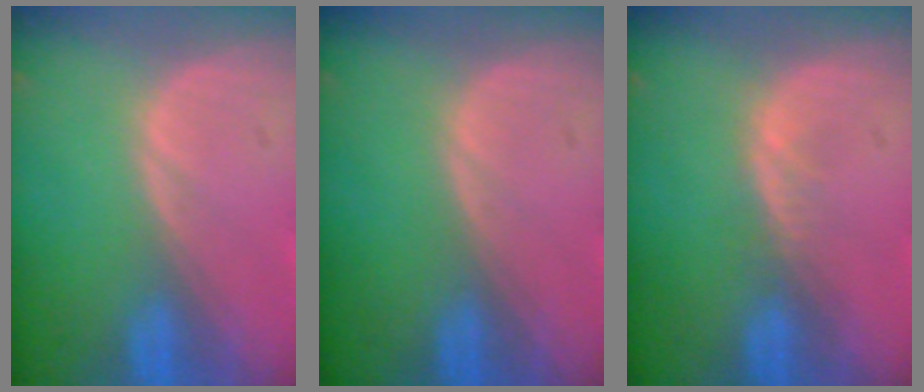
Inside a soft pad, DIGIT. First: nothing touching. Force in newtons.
{"total": 0.0}
{"total": 1.1, "press": 1.1, "slide": 0.3}